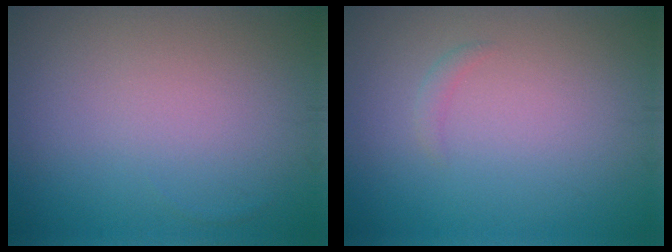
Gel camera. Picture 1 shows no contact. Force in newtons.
{"total": 0.7, "press": 0.7, "slide": 0.0}